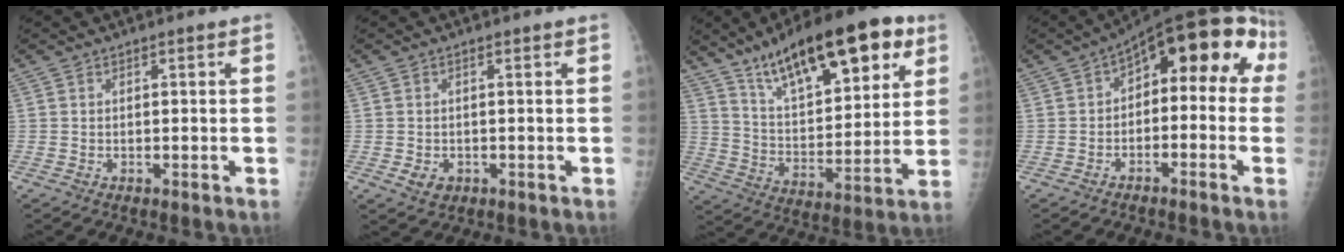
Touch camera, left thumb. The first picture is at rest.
{"total": 2.6, "force": [-0.6, 2.1, 1.4], "torque": [-0.015, -0.001, 0.000]}
{"total": 23.7, "force": [13.6, 8.8, 17.3], "torque": [-0.236, -0.039, 0.227]}
{"total": 14.2, "force": [0.9, 7.7, 11.9], "torque": [-0.111, 0.058, 0.000]}